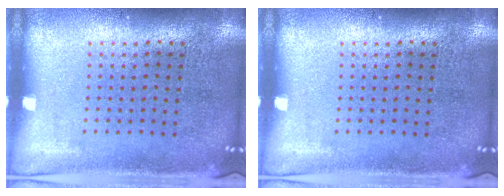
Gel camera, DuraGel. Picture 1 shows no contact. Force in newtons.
{"total": 0.0}